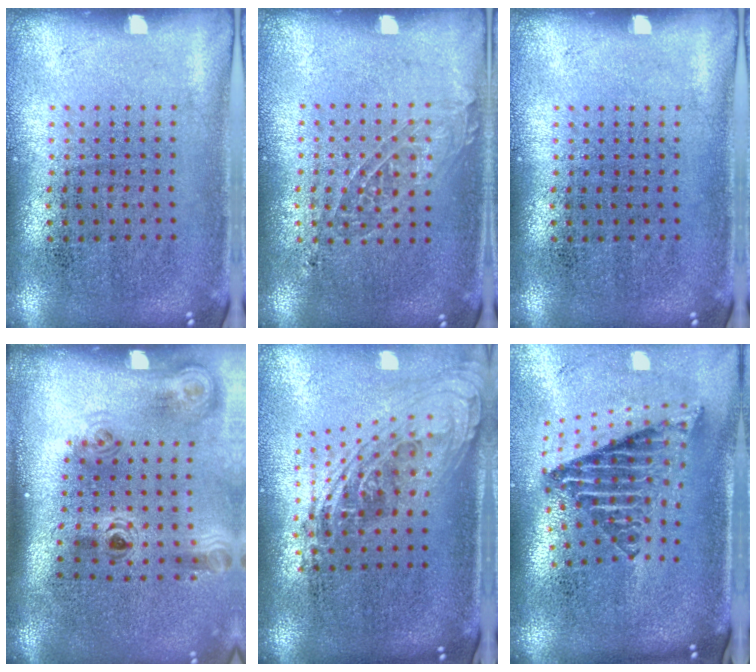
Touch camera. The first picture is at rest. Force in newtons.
{"total": 1.1, "press": 1.0, "slide": 0.3}
{"total": 0.0}
{"total": 1.8, "press": 1.3, "slide": 1.3}
{"total": 2.2, "press": 1.7, "slide": 1.5}
{"total": 2.7, "press": 1.7, "slide": 2.0}